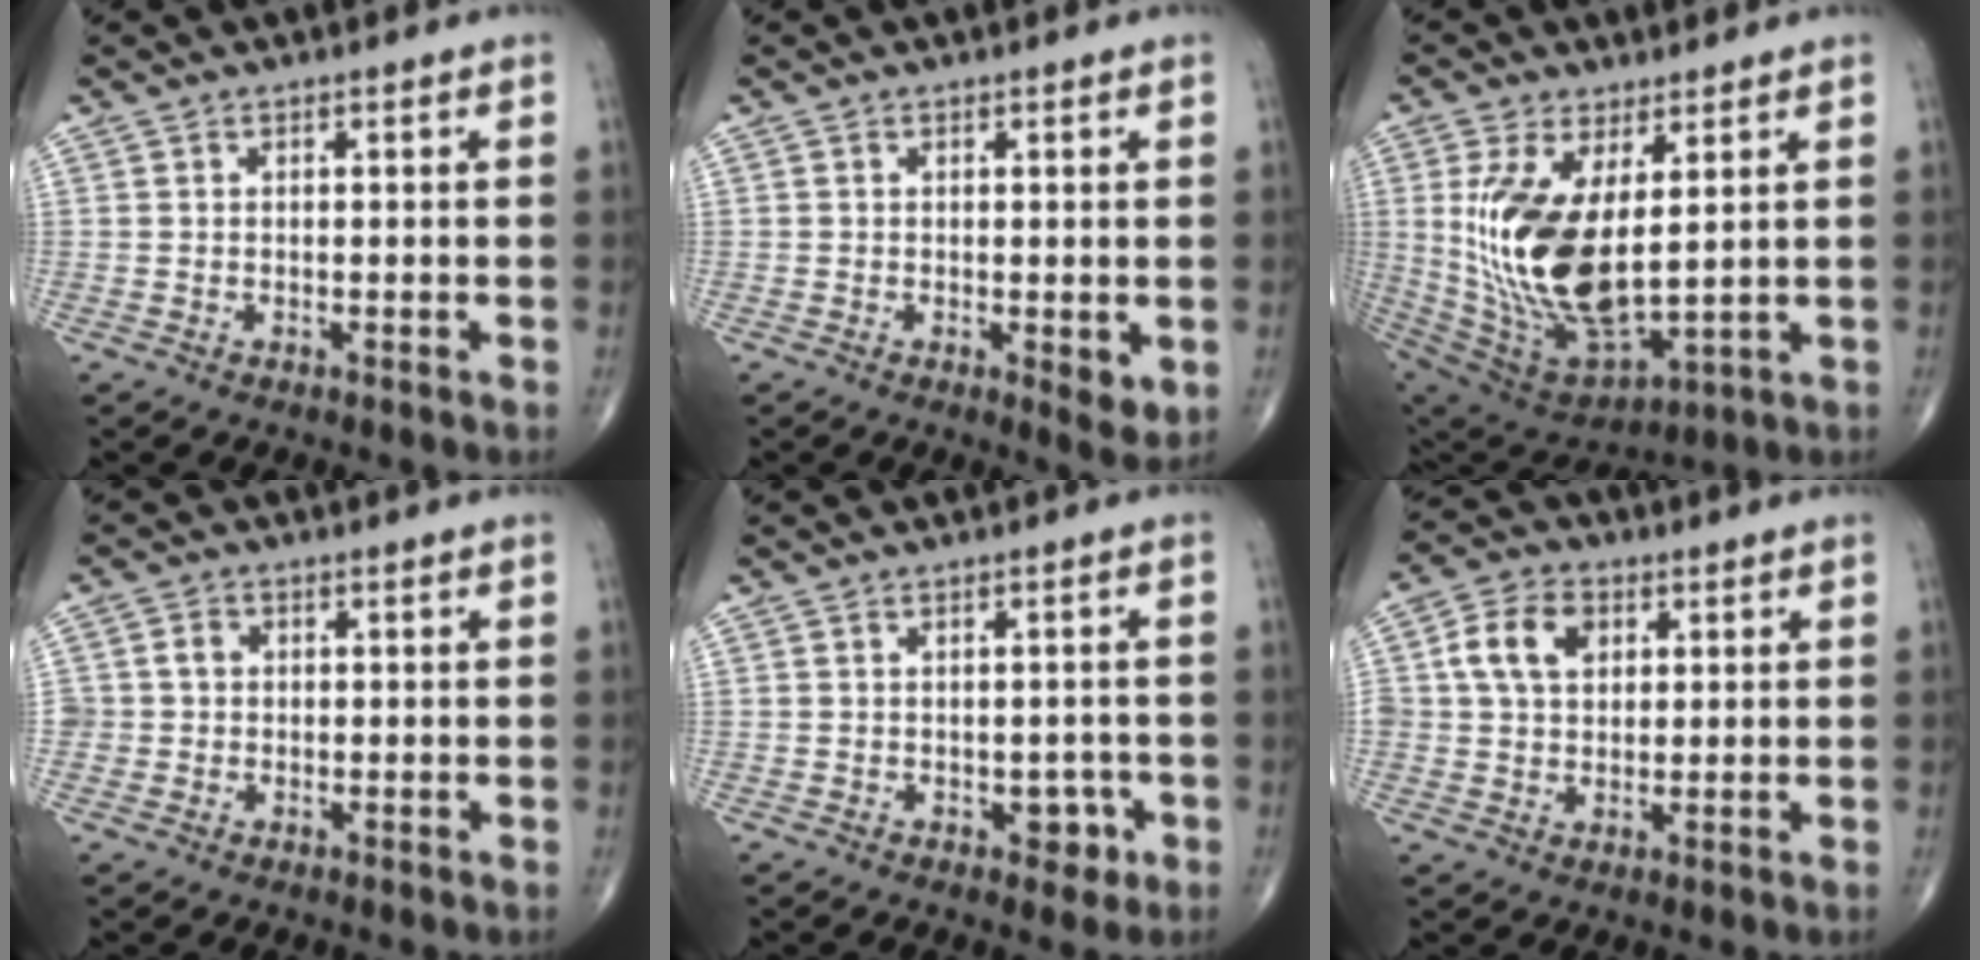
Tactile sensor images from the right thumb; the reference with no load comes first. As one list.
[{"total": 3.2, "force": [-0.3, 1.2, 2.9], "torque": [-0.036, -0.010, -0.003]}, {"total": 18.8, "force": [2.7, 8.8, 16.5], "torque": [-0.328, -0.025, 0.075]}, {"total": 2.9, "force": [0.0, 2.8, 0.8], "torque": [0.004, 0.007, -0.002]}, {"total": 3.3, "force": [-1.2, 2.2, 2.0], "torque": [-0.002, 0.006, -0.014]}, {"total": 8.5, "force": [2.2, 6.2, 5.3], "torque": [-0.080, 0.007, 0.035]}]